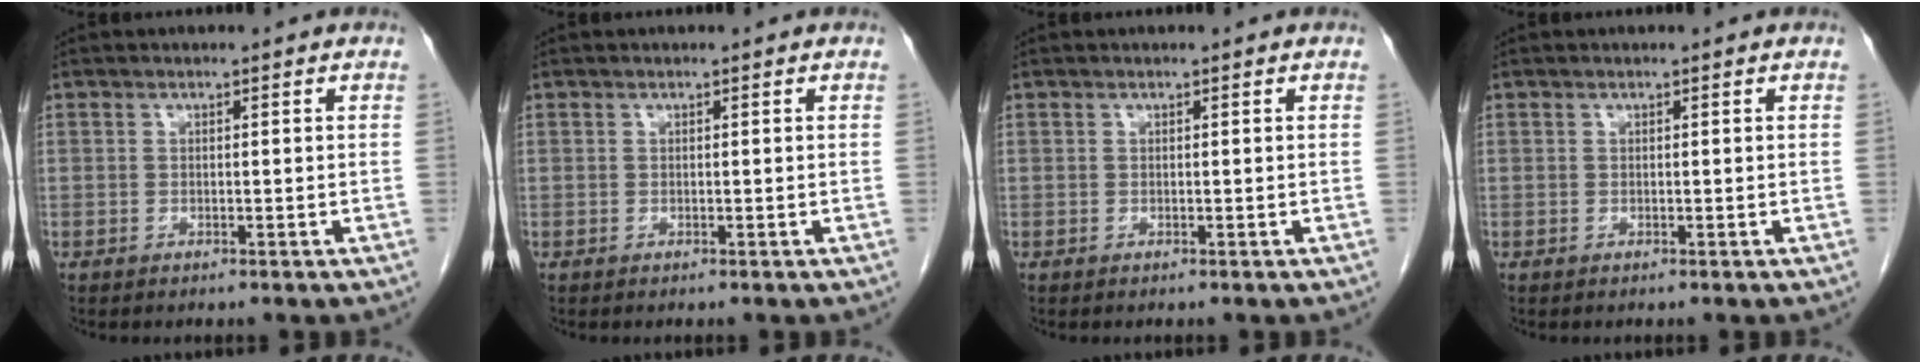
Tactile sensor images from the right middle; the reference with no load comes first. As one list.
[{"total": 0.0}, {"total": 0.0}, {"total": 0.0}]